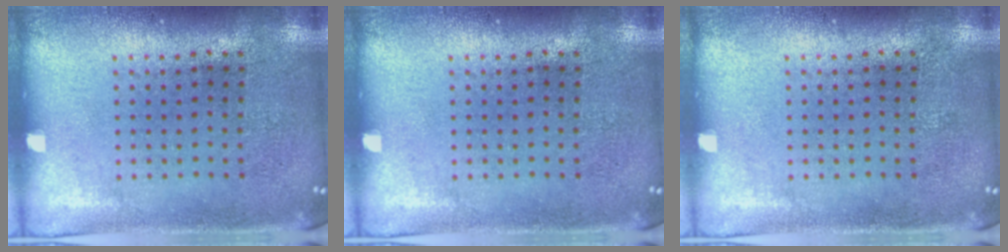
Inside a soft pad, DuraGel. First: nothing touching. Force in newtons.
{"total": 0.0}
{"total": 0.0}